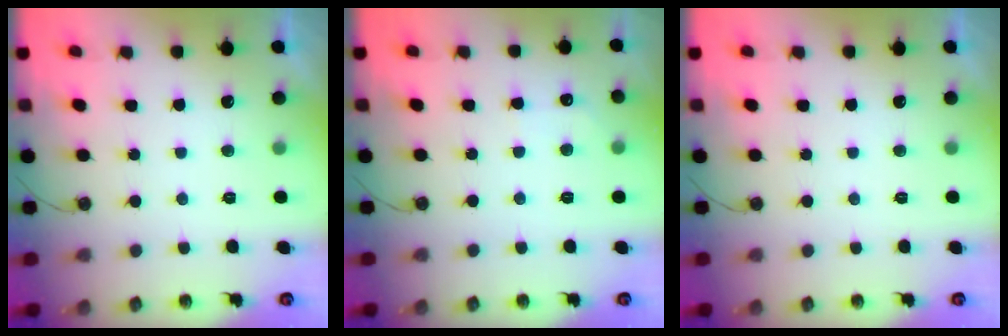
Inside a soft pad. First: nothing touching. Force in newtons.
{"total": 3.9, "press": 3.8, "slide": 0.6}
{"total": 0.0}